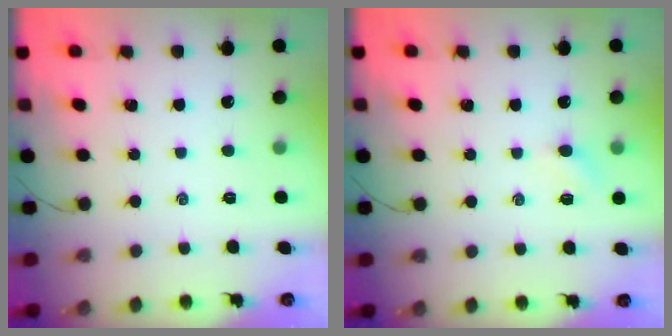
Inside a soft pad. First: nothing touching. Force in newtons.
{"total": 3.1, "press": 2.9, "slide": 1.1}